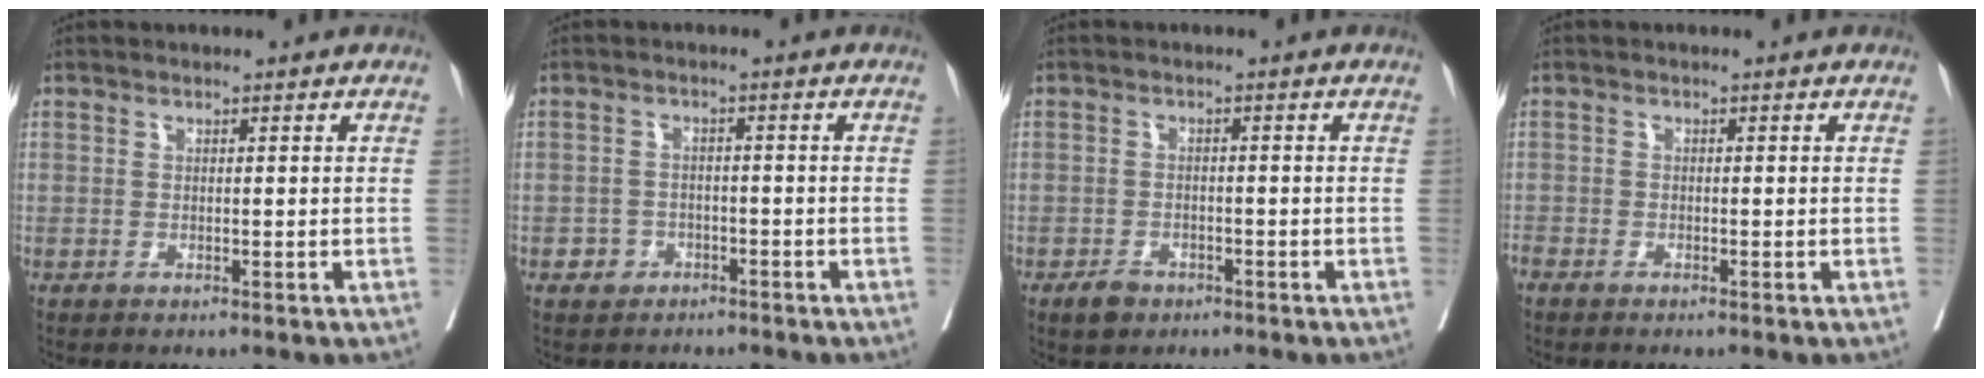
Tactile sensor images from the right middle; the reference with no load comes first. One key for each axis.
{"total": 2.9, "fx": -1.8, "fy": 2.2, "fz": 0.2, "tx": -0.015, "ty": 0.008, "tz": -0.028}
{"total": 2.8, "fx": -1.9, "fy": 1.7, "fz": 1.1, "tx": -0.021, "ty": 0.003, "tz": -0.026}
{"total": 1.7, "fx": -1.5, "fy": 0.6, "fz": 0.5, "tx": -0.015, "ty": -0.004, "tz": -0.029}